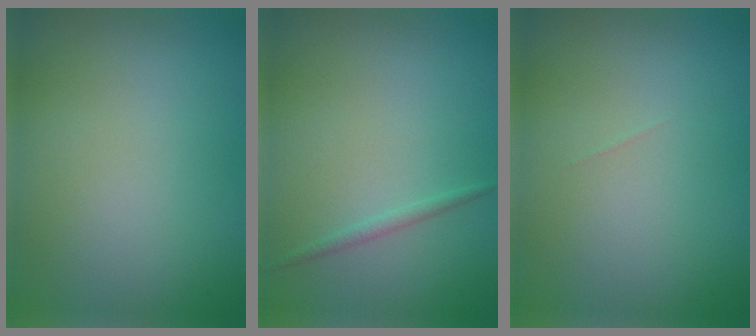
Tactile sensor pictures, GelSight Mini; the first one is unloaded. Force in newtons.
{"total": 0.8, "press": 0.8, "slide": 0.0}
{"total": 0.0}